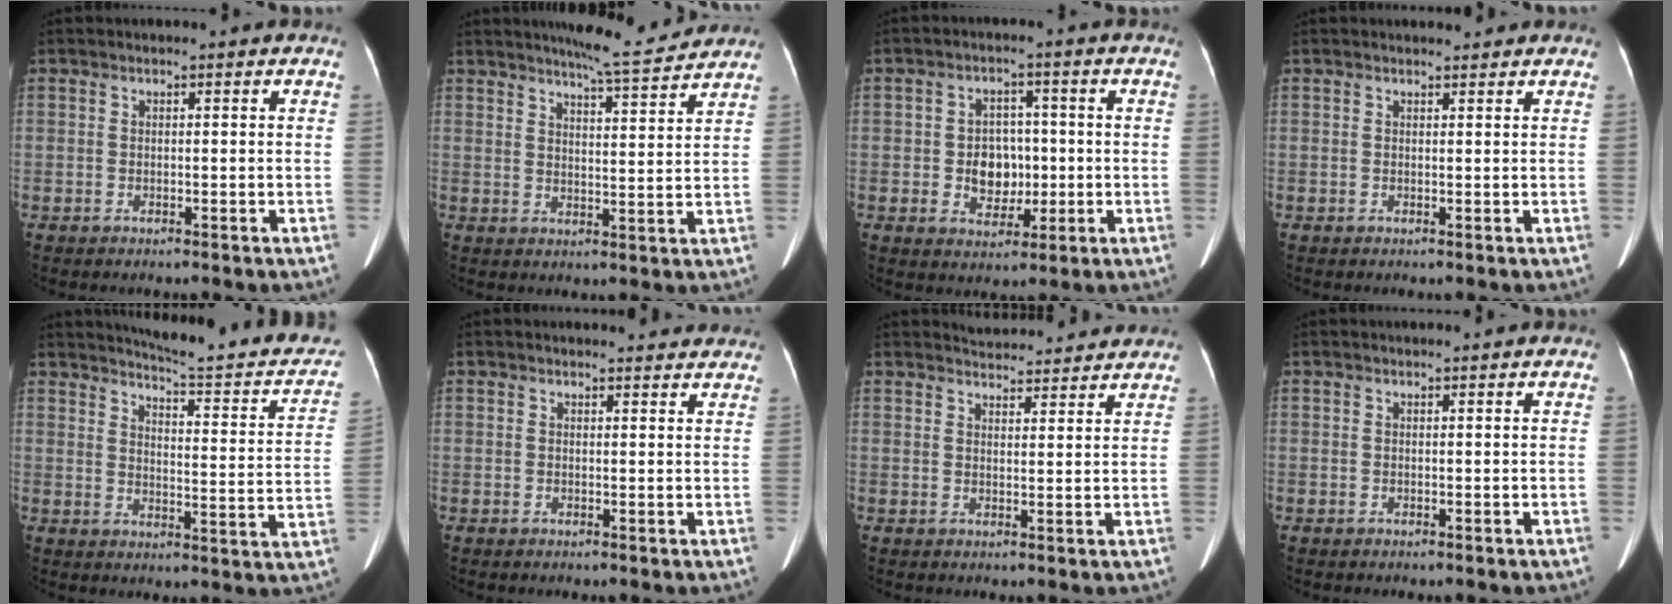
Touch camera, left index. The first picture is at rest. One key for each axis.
{"total": 8.1, "fx": 7.7, "fy": -0.2, "fz": 2.6, "tx": -0.049, "ty": -0.006, "tz": 0.106}
{"total": 5.9, "fx": -0.7, "fy": 4.6, "fz": 3.7, "tx": -0.063, "ty": 0.011, "tz": -0.003}
{"total": 1.3, "fx": 1.2, "fy": 0.7, "fz": 0.0, "tx": -0.002, "ty": 0.008, "tz": 0.015}
{"total": 18.8, "fx": 16.9, "fy": 2.7, "fz": 7.9, "tx": -0.092, "ty": -0.046, "tz": 0.193}
{"total": 3.2, "fx": 2.8, "fy": 1.6, "fz": 0.0, "tx": 0.011, "ty": 0.010, "tz": 0.023}
{"total": 6.6, "fx": 6.5, "fy": 1.1, "fz": 0.9, "tx": -0.014, "ty": 0.019, "tz": 0.079}
{"total": 0.0}